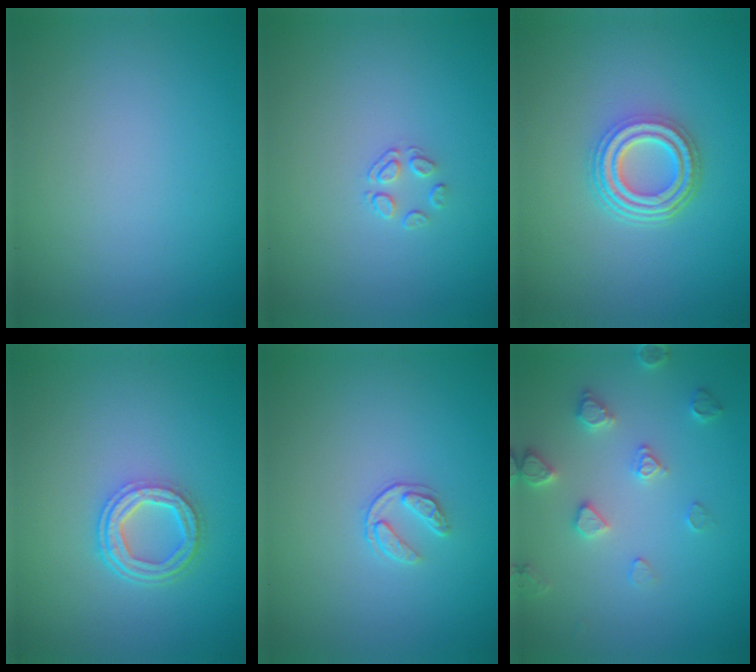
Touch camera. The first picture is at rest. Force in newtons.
{"total": 1.4, "press": 0.6, "slide": 1.2}
{"total": 4.8, "press": 3.4, "slide": 3.4}
{"total": 3.8, "press": 2.9, "slide": 2.4}
{"total": 1.6, "press": 1.0, "slide": 1.2}
{"total": 2.9, "press": 2.8, "slide": 0.7}